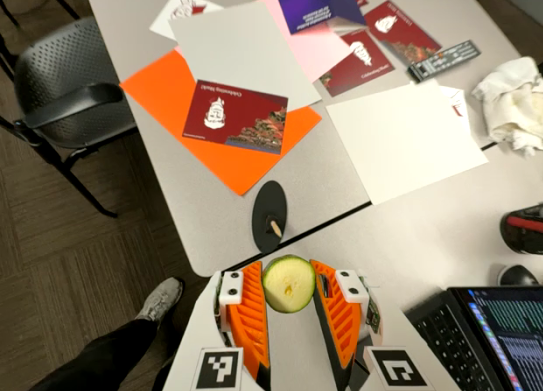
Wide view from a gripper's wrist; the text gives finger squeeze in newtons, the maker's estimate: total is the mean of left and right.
{"total": 11.2, "left": 11.3, "right": 11.1}